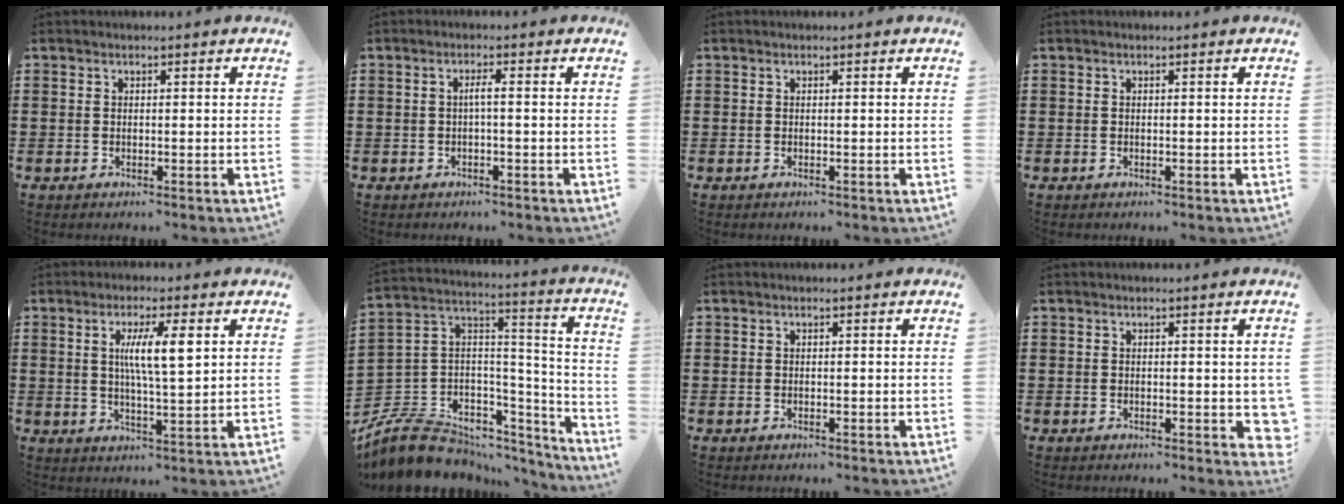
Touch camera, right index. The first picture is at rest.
{"total": 1.6, "force": [-0.3, 0.1, 1.6], "torque": [-0.032, 0.001, -0.008]}
{"total": 0.0}
{"total": 0.0}
{"total": 6.9, "force": [1.9, 1.1, 6.6], "torque": [-0.132, 0.004, 0.027]}
{"total": 8.7, "force": [-6.3, 5.4, 2.6], "torque": [-0.074, 0.001, -0.119]}
{"total": 0.0}
{"total": 1.8, "force": [0.1, 1.1, 1.5], "torque": [-0.020, 0.003, -0.001]}